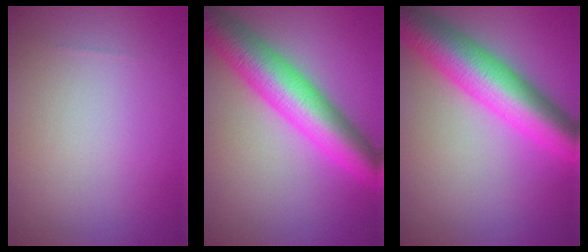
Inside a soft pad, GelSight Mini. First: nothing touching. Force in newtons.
{"total": 8.5, "press": 8.5, "slide": 0.2}
{"total": 9.2, "press": 9.2, "slide": 0.2}